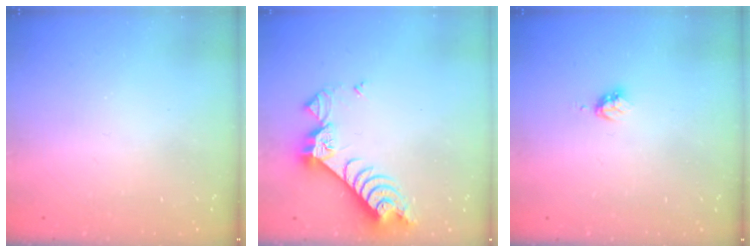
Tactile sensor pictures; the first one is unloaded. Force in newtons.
{"total": 8.4, "press": 8.4, "slide": 1.0}
{"total": 2.9, "press": 2.8, "slide": 0.4}